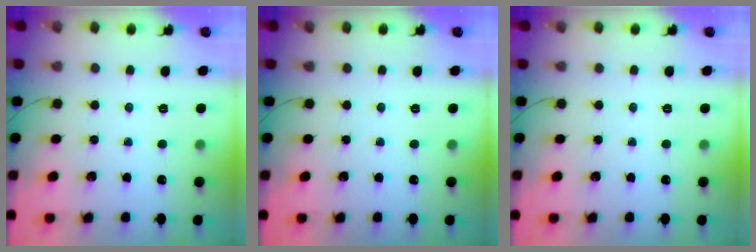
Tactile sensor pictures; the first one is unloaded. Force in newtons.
{"total": 0.0}
{"total": 0.0}